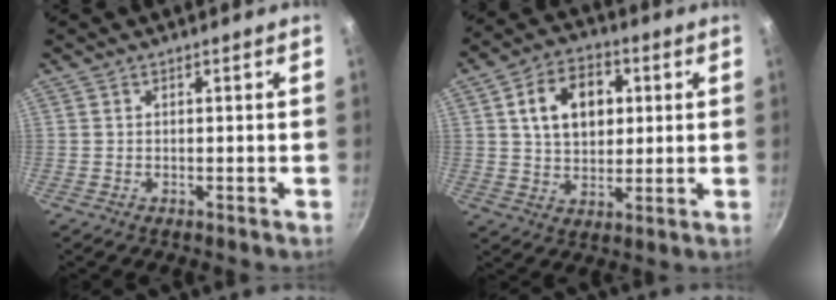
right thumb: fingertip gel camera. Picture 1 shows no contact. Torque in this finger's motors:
{"motor_torque": [-0.39, 0.81, 0.24, -0.05, 0.06]}